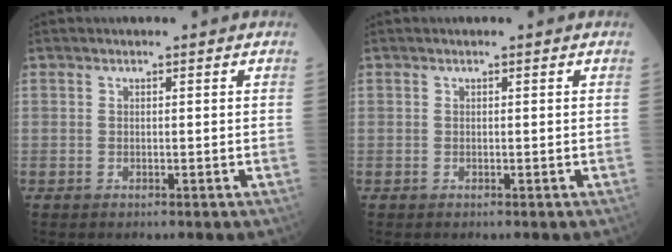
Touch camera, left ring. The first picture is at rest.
{"total": 0.0}